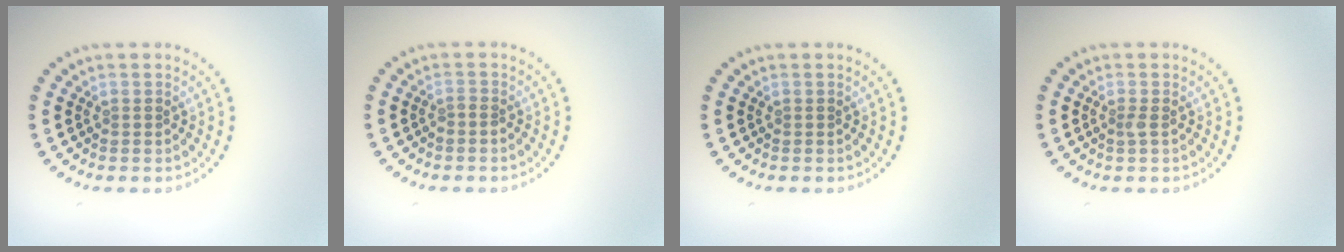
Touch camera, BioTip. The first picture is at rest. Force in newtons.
{"total": 0.7, "press": 0.3, "slide": 0.6}
{"total": 0.0}
{"total": 0.6, "press": 0.5, "slide": 0.4}